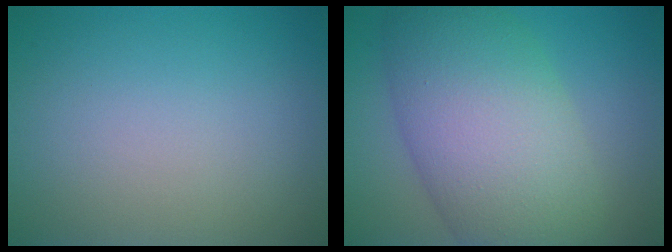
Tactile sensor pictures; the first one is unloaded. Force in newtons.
{"total": 11.0, "press": 11.0, "slide": 0.3}